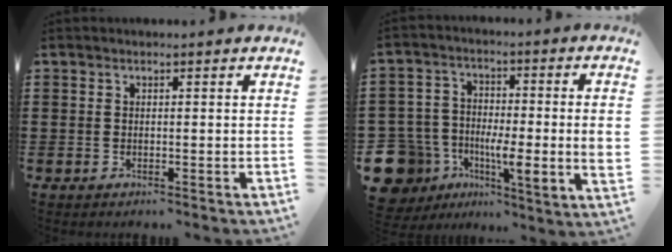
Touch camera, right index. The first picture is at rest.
{"total": 9.5, "force": [-3.2, 6.6, 6.1], "torque": [-0.173, -0.008, -0.059]}